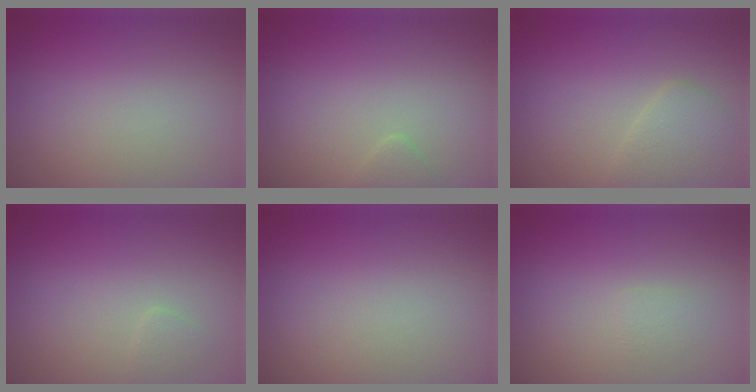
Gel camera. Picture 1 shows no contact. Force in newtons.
{"total": 0.9, "press": 0.9, "slide": 0.1}
{"total": 2.5, "press": 2.5, "slide": 0.2}
{"total": 0.9, "press": 0.9, "slide": 0.1}
{"total": 0.0}
{"total": 0.9, "press": 0.9, "slide": 0.0}